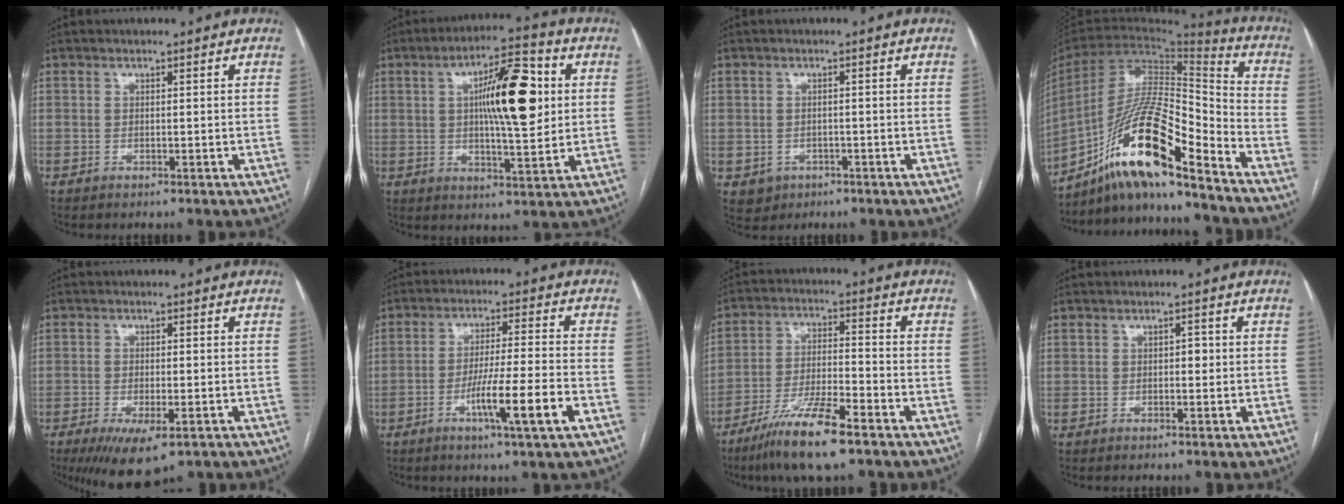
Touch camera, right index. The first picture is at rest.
{"total": 13.5, "force": [2.5, 2.9, 12.9], "torque": [-0.208, 0.018, 0.038]}
{"total": 3.1, "force": [-1.2, 2.8, 0.6], "torque": [-0.005, 0.004, -0.010]}
{"total": 19.2, "force": [-13.6, 2.0, 13.4], "torque": [-0.277, 0.003, -0.248]}
{"total": 8.2, "force": [-4.8, 2.4, 6.2], "torque": [-0.098, -0.019, -0.074]}
{"total": 9.8, "force": [-4.1, -0.7, 8.8], "torque": [-0.154, -0.010, -0.072]}
{"total": 12.0, "force": [-8.1, 1.1, 8.8], "torque": [-0.173, -0.025, -0.147]}
{"total": 1.1, "force": [0.0, 0.7, 0.9], "torque": [-0.007, 0.004, -0.003]}